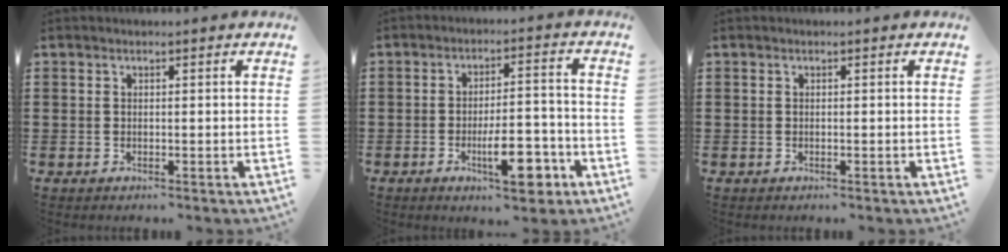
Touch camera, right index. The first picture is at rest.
{"total": 9.5, "force": [-4.1, 3.1, 8.0], "torque": [-0.122, 0.004, -0.068]}
{"total": 0.0}